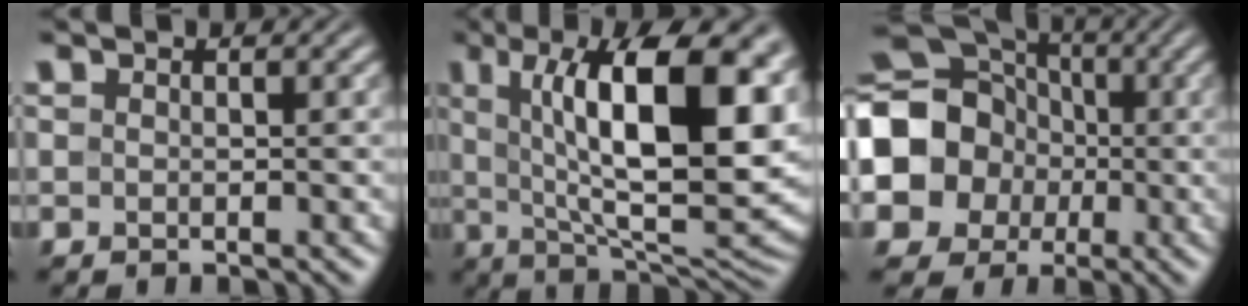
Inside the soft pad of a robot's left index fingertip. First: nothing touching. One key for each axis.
{"total": 15.9, "fx": 4.0, "fy": 5.6, "fz": 14.3, "tx": -0.207, "ty": 0.007, "tz": 0.059}
{"total": 14.4, "fx": -1.5, "fy": 12.9, "fz": 6.1, "tx": -0.141, "ty": 0.006, "tz": -0.062}